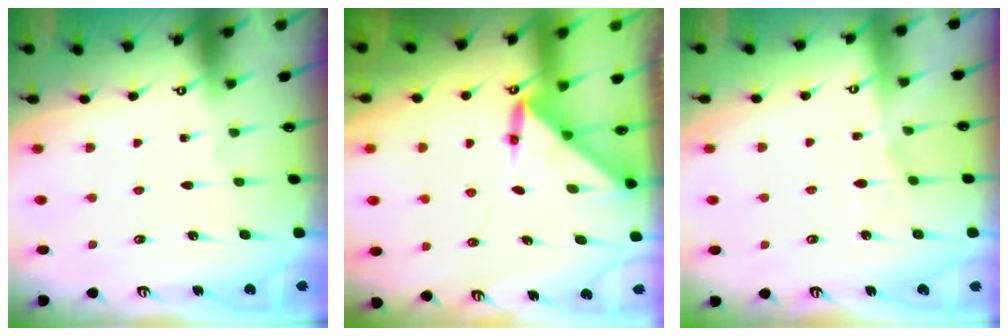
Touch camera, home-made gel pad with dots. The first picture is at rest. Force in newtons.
{"total": 3.0, "press": 3.0, "slide": 0.3}
{"total": 2.8, "press": 2.8, "slide": 0.4}